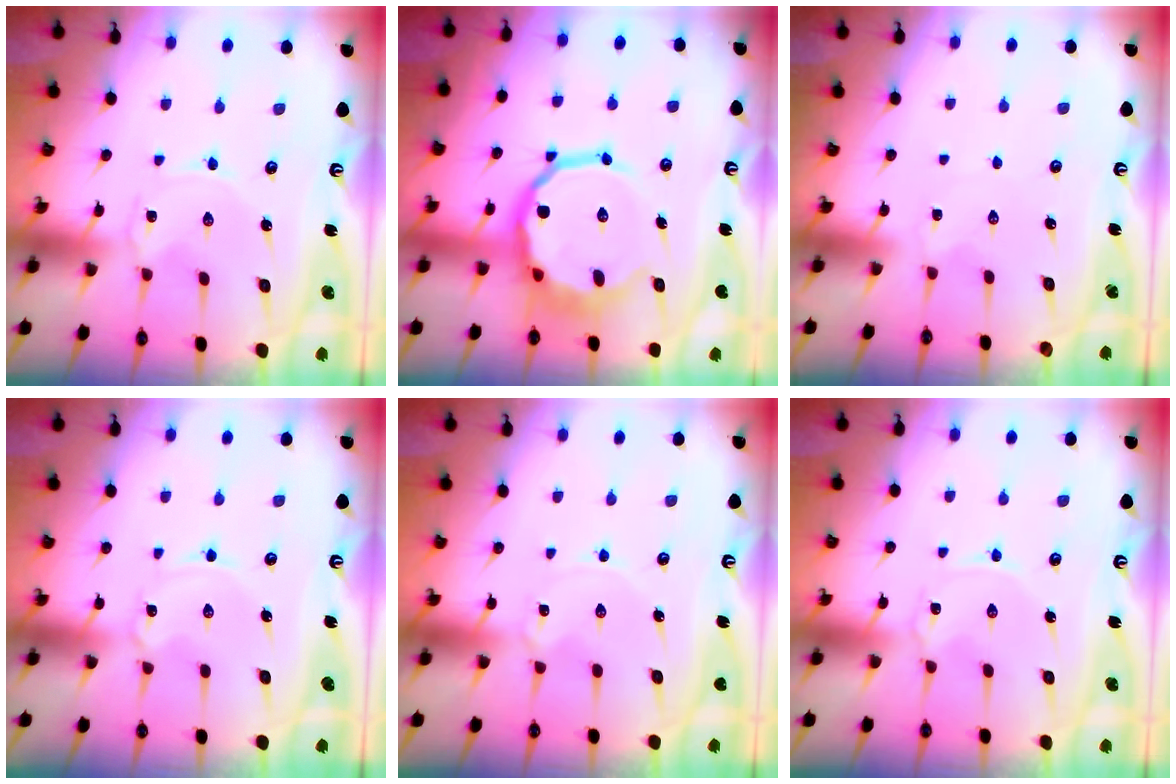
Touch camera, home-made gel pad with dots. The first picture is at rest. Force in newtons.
{"total": 14.3, "press": 13.8, "slide": 3.8}
{"total": 2.2, "press": 2.2, "slide": 0.3}
{"total": 1.7, "press": 1.7, "slide": 0.1}
{"total": 0.7, "press": 0.7, "slide": 0.0}
{"total": 0.0}